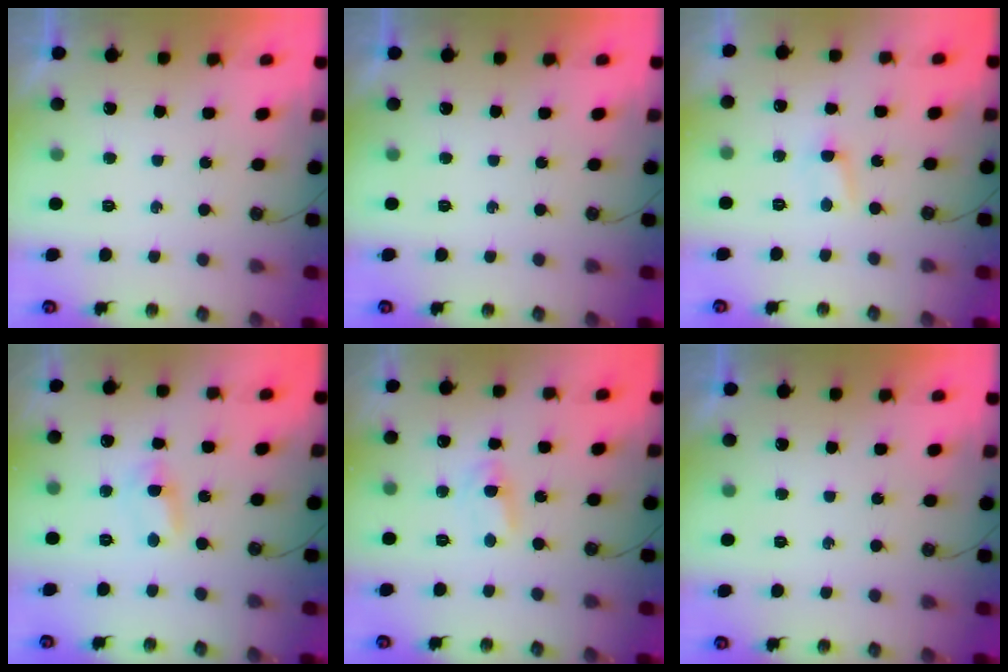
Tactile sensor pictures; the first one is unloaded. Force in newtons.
{"total": 0.0}
{"total": 2.8, "press": 2.8, "slide": 0.3}
{"total": 1.3, "press": 1.3, "slide": 0.2}
{"total": 2.0, "press": 2.0, "slide": 0.3}
{"total": 0.0}